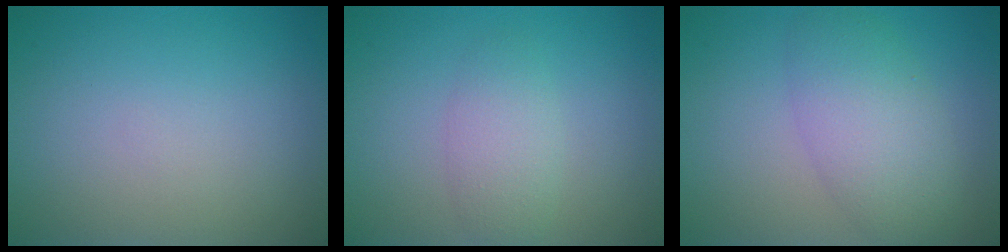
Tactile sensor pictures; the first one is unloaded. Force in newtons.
{"total": 2.5, "press": 2.5, "slide": 0.0}
{"total": 5.0, "press": 5.0, "slide": 0.3}